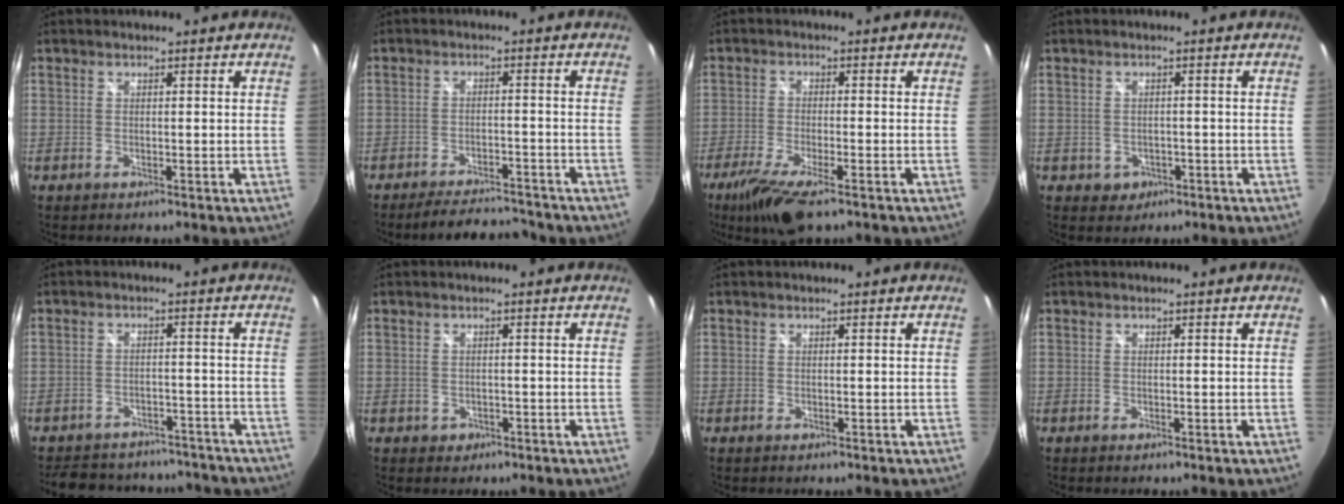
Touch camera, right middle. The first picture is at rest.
{"total": 8.5, "force": [-7.9, 1.9, 2.5], "torque": [-0.066, 0.008, -0.111]}
{"total": 10.3, "force": [-6.8, 2.3, 7.4], "torque": [-0.165, -0.037, -0.125]}
{"total": 2.9, "force": [-1.0, 2.6, 0.8], "torque": [-0.022, 0.000, -0.007]}
{"total": 18.3, "force": [-15.6, 7.5, 6.0], "torque": [-0.132, 0.026, -0.193]}
{"total": 1.8, "force": [-0.7, 1.6, 0.5], "torque": [-0.010, -0.003, -0.007]}
{"total": 0.0}
{"total": 0.0}